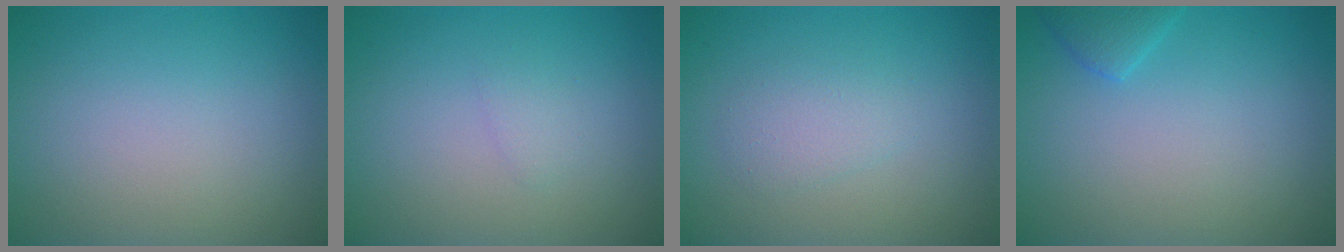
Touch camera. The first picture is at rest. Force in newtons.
{"total": 0.8, "press": 0.8, "slide": 0.1}
{"total": 1.8, "press": 1.8, "slide": 0.1}
{"total": 1.6, "press": 1.6, "slide": 0.2}